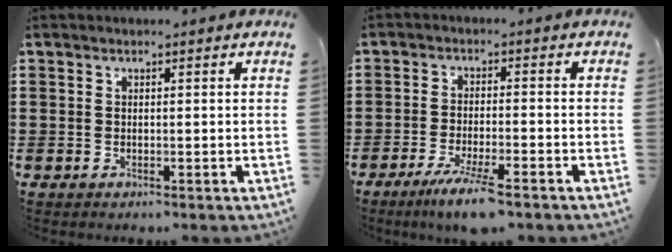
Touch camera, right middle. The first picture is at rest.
{"total": 5.8, "force": [-4.2, 0.4, 4.0], "torque": [-0.081, -0.015, -0.076]}